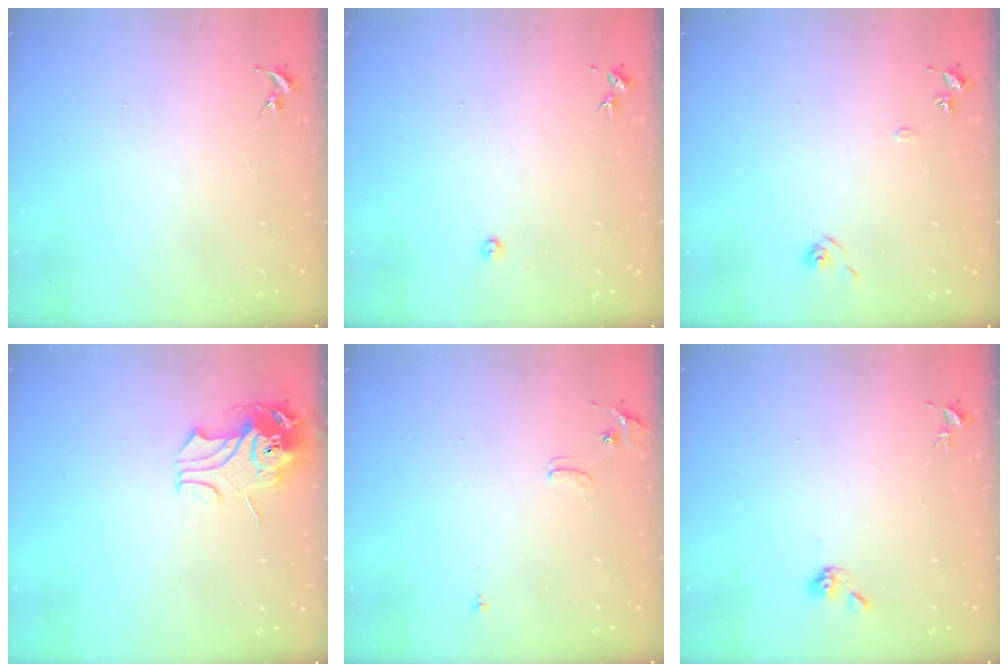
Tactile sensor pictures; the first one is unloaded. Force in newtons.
{"total": 2.4, "press": 2.4, "slide": 0.3}
{"total": 7.2, "press": 7.2, "slide": 0.7}
{"total": 11.0, "press": 10.9, "slide": 1.5}
{"total": 6.1, "press": 6.0, "slide": 0.9}
{"total": 4.7, "press": 4.5, "slide": 1.3}